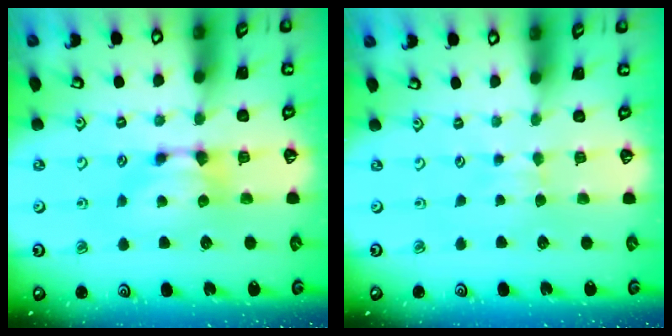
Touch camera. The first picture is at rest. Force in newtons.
{"total": 2.1, "press": 2.1, "slide": 0.4}